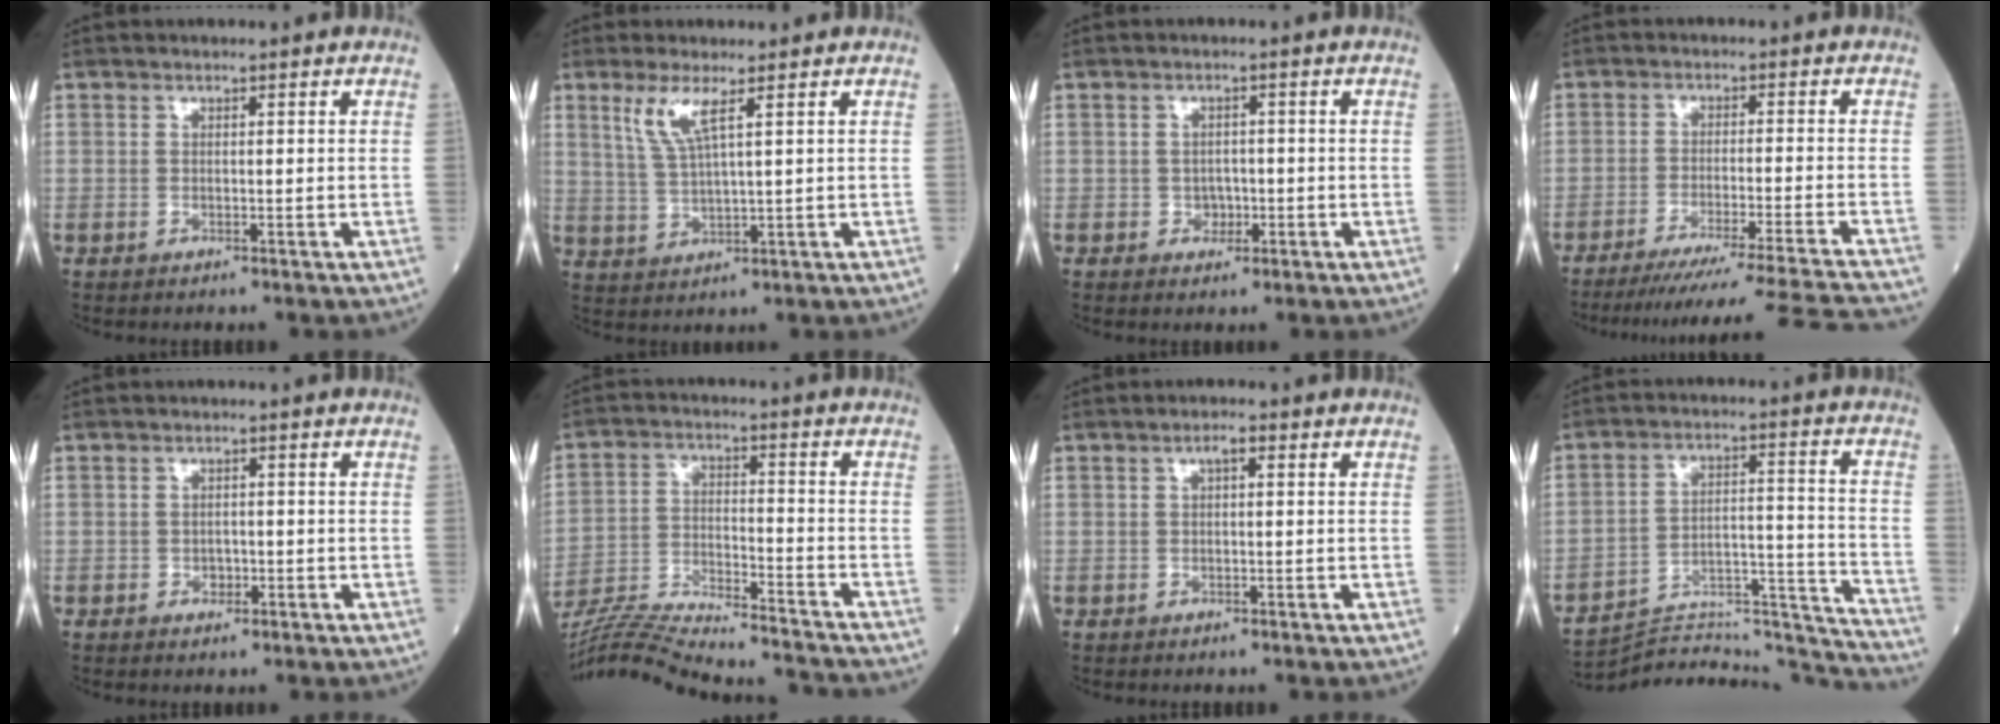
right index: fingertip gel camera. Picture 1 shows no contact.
{"total": 5.0, "force": [2.6, 0.1, 4.3], "torque": [-0.096, -0.002, 0.058]}
{"total": 2.1, "force": [-0.6, 1.7, 1.0], "torque": [-0.010, 0.005, -0.005]}
{"total": 20.3, "force": [-18.9, -3.2, 6.9], "torque": [-0.071, -0.056, -0.263]}
{"total": 1.5, "force": [-0.5, 1.2, 0.7], "torque": [-0.011, 0.004, -0.003]}
{"total": 22.1, "force": [-20.7, 1.4, 7.6], "torque": [-0.157, -0.023, -0.326]}
{"total": 1.5, "force": [0.5, 0.3, 1.4], "torque": [-0.024, 0.004, 0.007]}
{"total": 21.6, "force": [-21.5, 0.3, 2.2], "torque": [-0.028, 0.043, -0.307]}